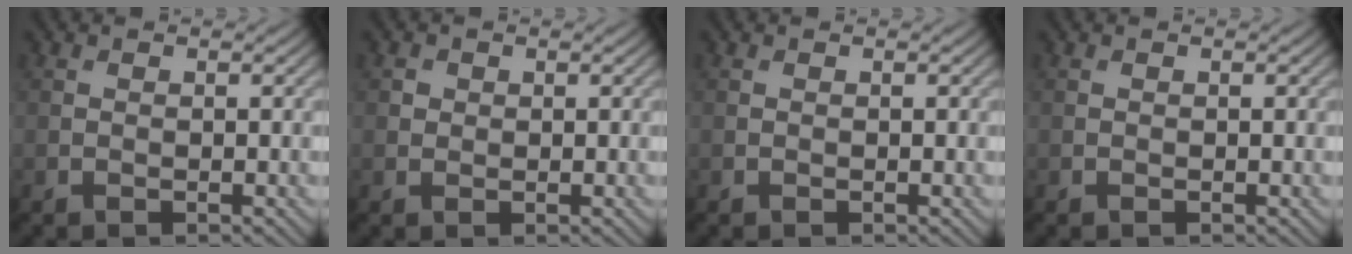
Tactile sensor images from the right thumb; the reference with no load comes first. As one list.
[{"total": 1.0, "force": [0.3, 0.9, 0.2], "torque": [-0.003, 0.000, 0.002]}, {"total": 0.0}, {"total": 0.0}]